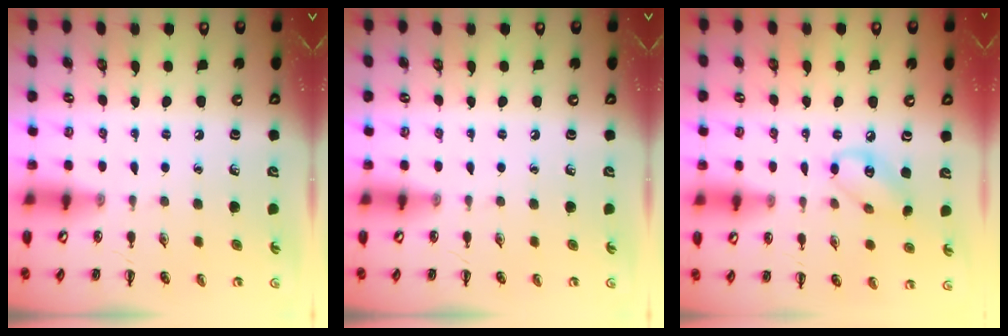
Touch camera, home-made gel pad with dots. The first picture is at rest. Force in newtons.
{"total": 0.0}
{"total": 7.4, "press": 7.3, "slide": 1.2}